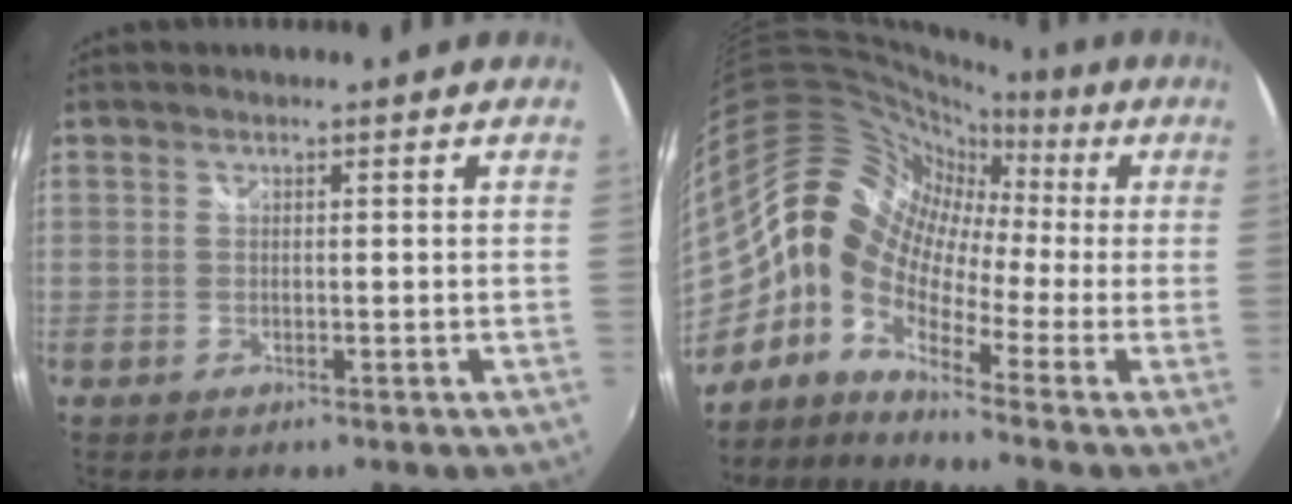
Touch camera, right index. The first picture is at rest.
{"total": 14.3, "force": [-1.4, 10.5, 9.6], "torque": [-0.159, 0.021, -0.057]}